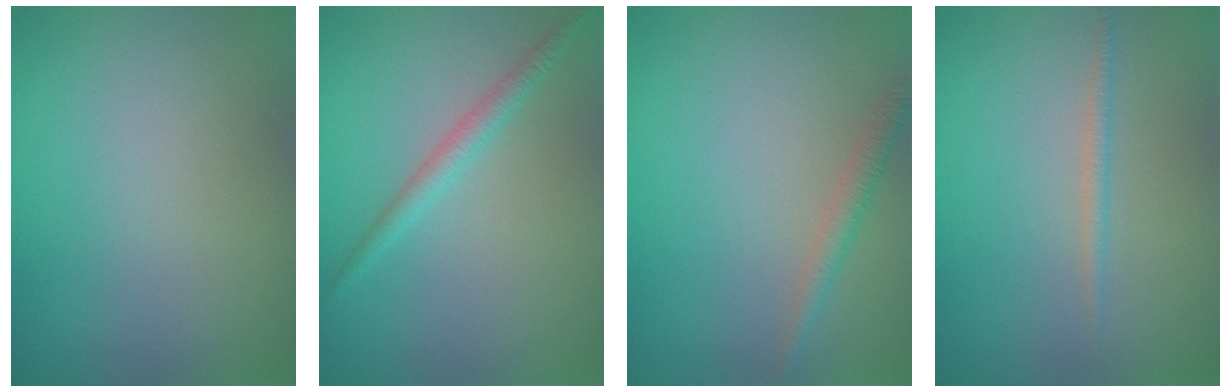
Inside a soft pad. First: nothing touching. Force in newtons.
{"total": 1.8, "press": 1.8, "slide": 0.0}
{"total": 1.6, "press": 1.6, "slide": 0.1}
{"total": 0.7, "press": 0.7, "slide": 0.1}